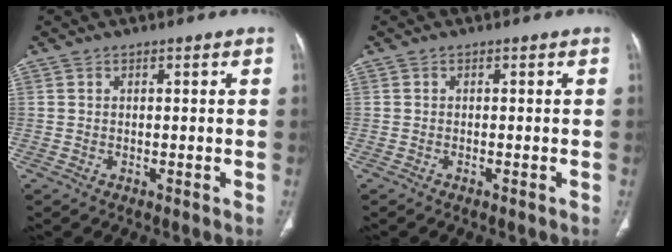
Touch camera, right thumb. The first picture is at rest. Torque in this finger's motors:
{"motor_torque": [2.73, 2.28, 0.15, -0.32, 0.09]}